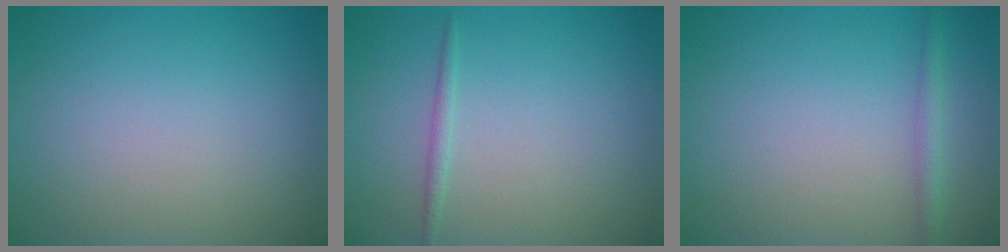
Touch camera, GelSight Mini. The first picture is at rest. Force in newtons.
{"total": 0.8, "press": 0.8, "slide": 0.1}
{"total": 1.5, "press": 1.5, "slide": 0.1}